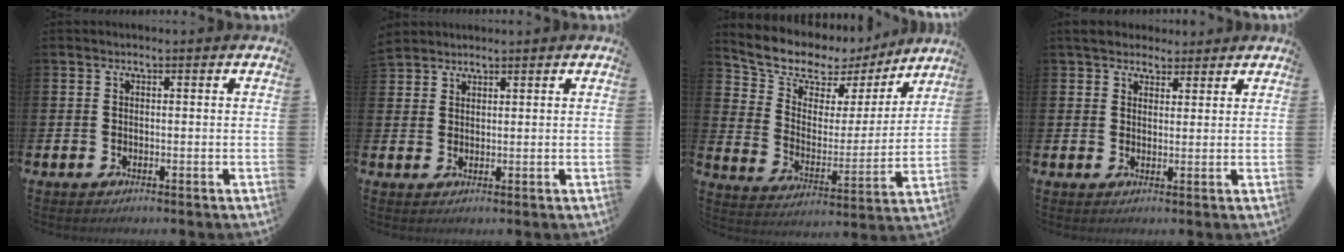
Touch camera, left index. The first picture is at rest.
{"total": 2.2, "force": [2.1, 0.6, -0.4], "torque": [0.016, -0.011, 0.039]}
{"total": 9.1, "force": [7.8, 4.2, 1.8], "torque": [-0.079, -0.057, 0.138]}
{"total": 4.2, "force": [3.7, 2.0, 0.4], "torque": [-0.009, -0.012, 0.068]}